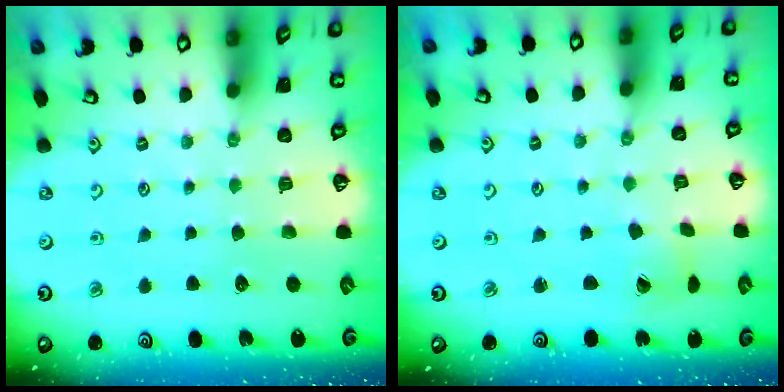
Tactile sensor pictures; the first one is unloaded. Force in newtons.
{"total": 2.7, "press": 2.7, "slide": 0.4}